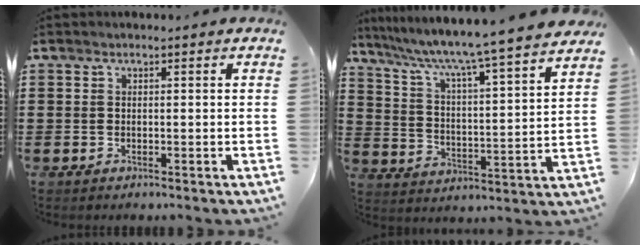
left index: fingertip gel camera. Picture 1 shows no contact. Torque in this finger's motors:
{"motor_torque": [1.48, 0.65, 1.05, 0.21]}